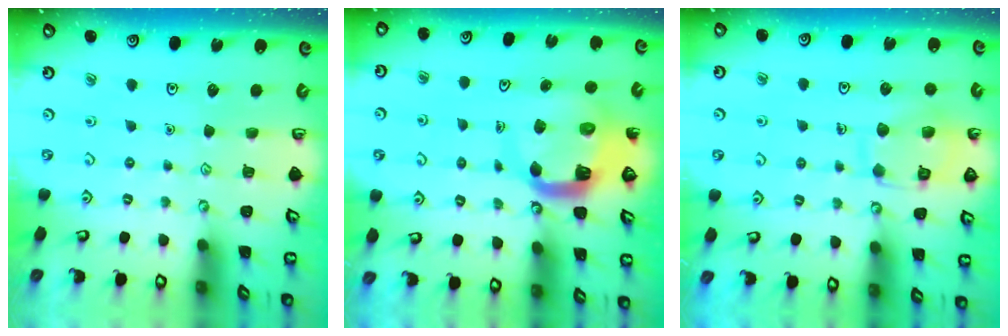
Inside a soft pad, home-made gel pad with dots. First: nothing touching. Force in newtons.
{"total": 9.4, "press": 9.4, "slide": 1.3}
{"total": 11.9, "press": 11.9, "slide": 0.9}